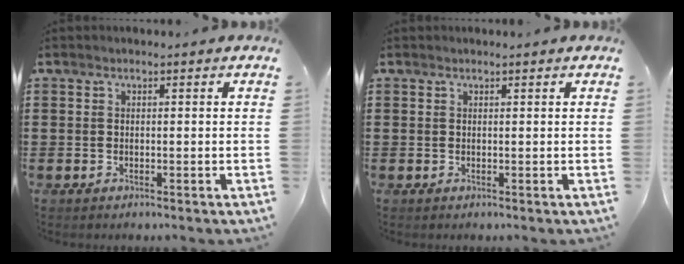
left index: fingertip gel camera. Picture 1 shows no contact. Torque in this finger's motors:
{"motor_torque": [-0.01, -0.02, -0.01, 0.01]}